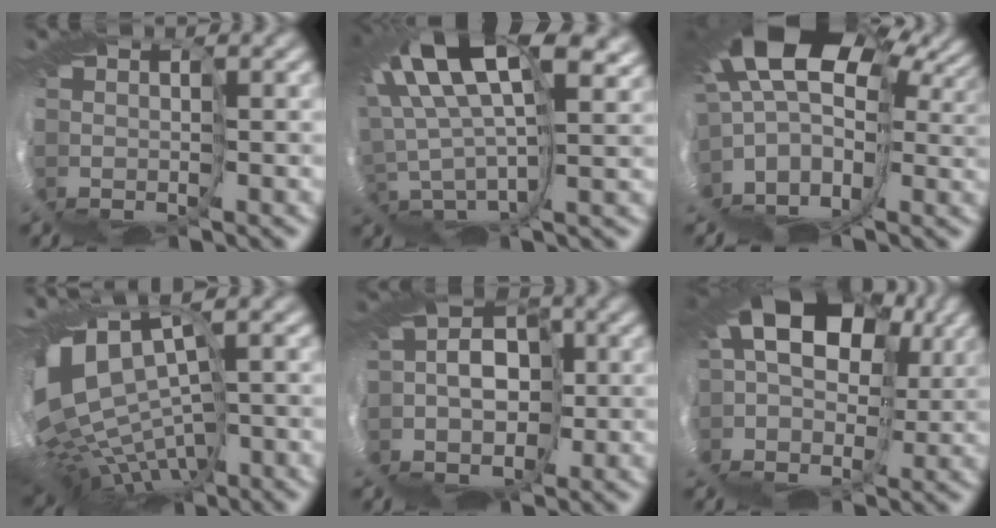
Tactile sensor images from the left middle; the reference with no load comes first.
{"total": 10.2, "force": [5.8, 2.2, 8.1], "torque": [-0.211, 0.013, 0.113]}
{"total": 11.1, "force": [1.2, 5.7, 9.5], "torque": [-0.179, 0.016, 0.031]}
{"total": 8.6, "force": [-2.1, 2.9, 7.9], "torque": [-0.167, 0.004, 0.003]}
{"total": 5.6, "force": [-0.6, 4.7, 2.9], "torque": [-0.077, 0.030, -0.041]}
{"total": 11.5, "force": [2.9, 7.9, 7.8], "torque": [-0.165, 0.047, 0.008]}